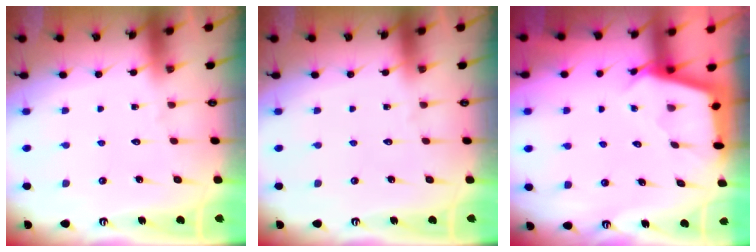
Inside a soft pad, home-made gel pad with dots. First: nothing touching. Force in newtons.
{"total": 0.0}
{"total": 2.5, "press": 2.5, "slide": 0.3}